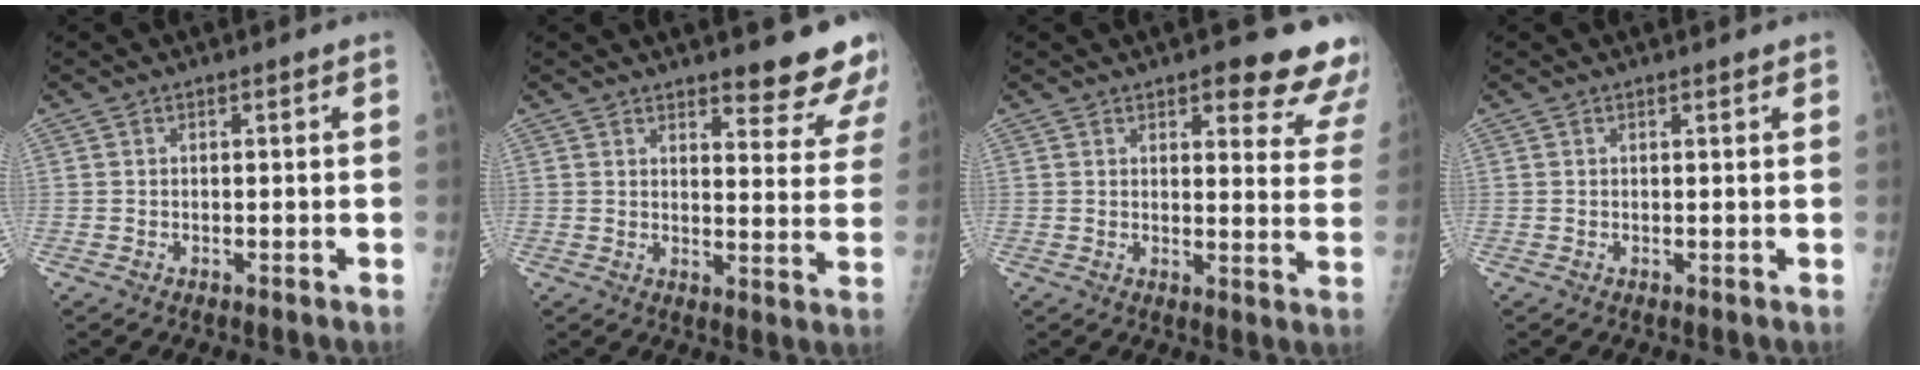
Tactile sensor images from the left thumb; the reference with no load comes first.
{"total": 11.2, "force": [9.8, 2.6, 4.8], "torque": [-0.022, -0.072, 0.108]}
{"total": 13.6, "force": [10.8, 4.3, 7.1], "torque": [-0.031, -0.064, 0.105]}
{"total": 0.8, "force": [0.6, 0.1, 0.4], "torque": [-0.006, -0.001, 0.008]}